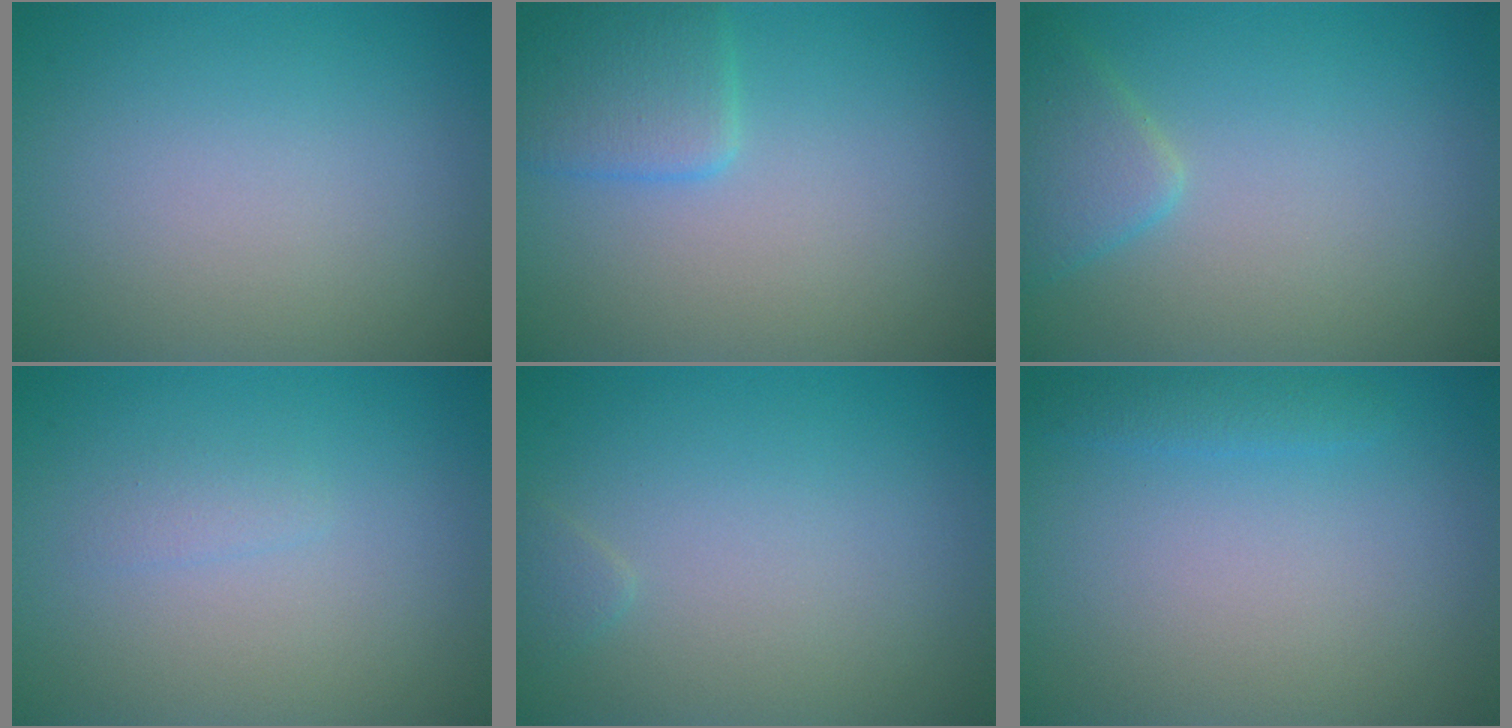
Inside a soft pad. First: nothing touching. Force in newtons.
{"total": 2.9, "press": 2.9, "slide": 0.2}
{"total": 2.5, "press": 2.5, "slide": 0.2}
{"total": 0.7, "press": 0.7, "slide": 0.0}
{"total": 0.7, "press": 0.7, "slide": 0.0}
{"total": 1.2, "press": 1.2, "slide": 0.1}